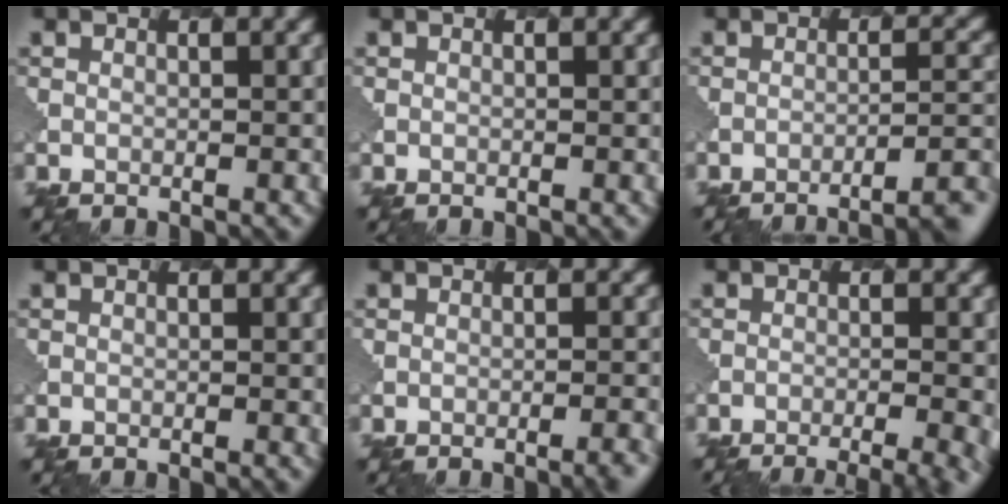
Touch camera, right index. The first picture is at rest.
{"total": 0.0}
{"total": 6.5, "force": [-5.5, 1.3, 3.2], "torque": [-0.032, 0.016, -0.064]}
{"total": 0.6, "force": [-0.1, 0.3, 0.5], "torque": [0.001, 0.001, 0.001]}
{"total": 2.7, "force": [-1.8, 0.9, 1.9], "torque": [-0.007, 0.015, -0.026]}
{"total": 8.6, "force": [-6.3, 3.1, 5.0], "torque": [-0.034, -0.003, -0.064]}